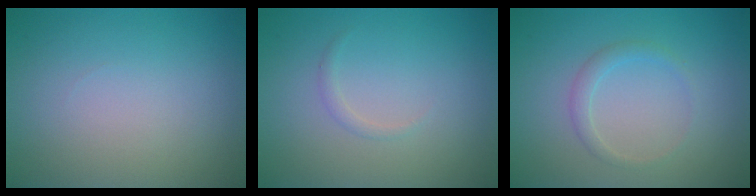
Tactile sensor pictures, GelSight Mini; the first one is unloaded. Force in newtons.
{"total": 0.7, "press": 0.7, "slide": 0.1}
{"total": 1.4, "press": 1.4, "slide": 0.1}